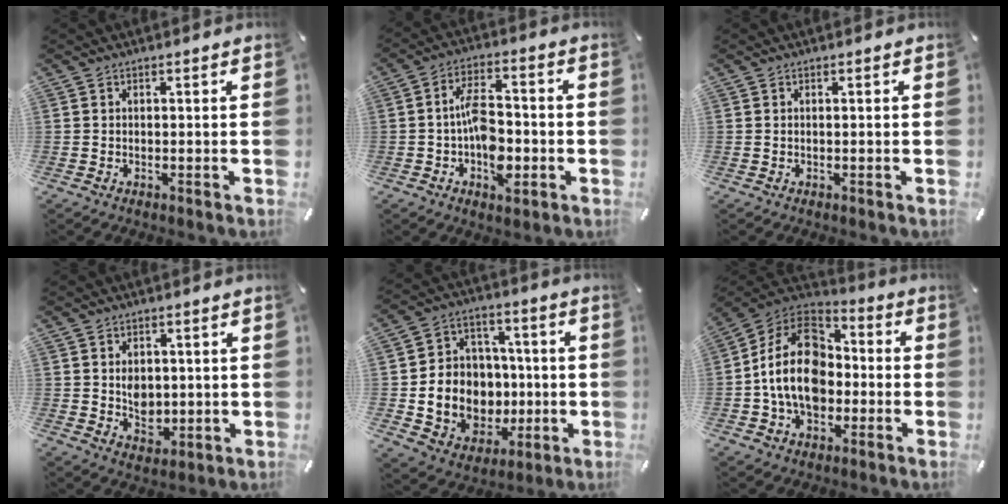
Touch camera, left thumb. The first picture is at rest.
{"total": 10.4, "force": [-2.6, 6.0, 8.0], "torque": [-0.138, 0.012, -0.046]}
{"total": 0.0}
{"total": 5.5, "force": [0.5, 4.7, 2.9], "torque": [-0.026, -0.002, 0.008]}
{"total": 12.9, "force": [-1.2, 12.2, 3.9], "torque": [-0.063, 0.005, -0.003]}
{"total": 16.7, "force": [-2.1, 13.0, 10.3], "torque": [-0.219, 0.027, -0.043]}